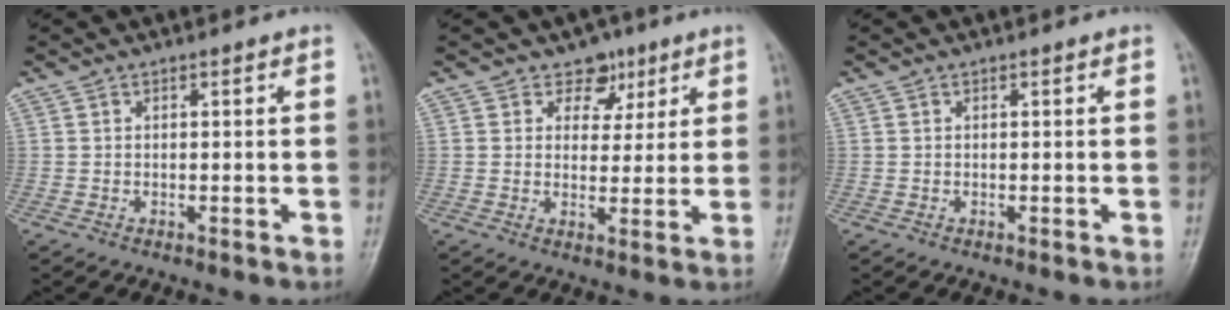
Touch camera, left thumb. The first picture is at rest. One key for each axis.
{"total": 5.3, "fx": 3.1, "fy": 4.1, "fz": 1.3, "tx": 0.015, "ty": -0.013, "tz": 0.046}
{"total": 0.0}